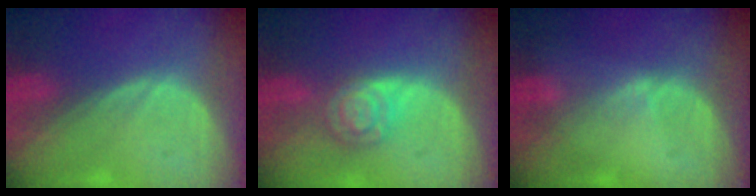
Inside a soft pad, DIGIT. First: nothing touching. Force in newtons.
{"total": 5.5, "press": 4.9, "slide": 2.6}
{"total": 0.8, "press": 0.8, "slide": 0.2}